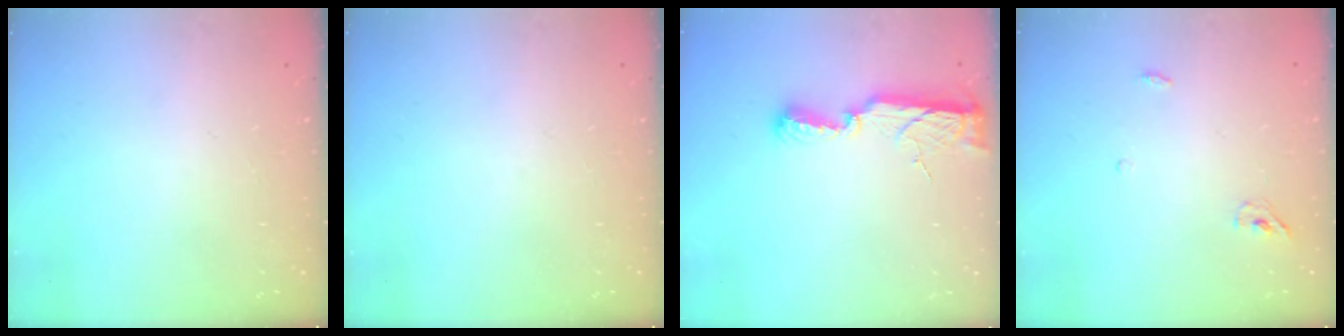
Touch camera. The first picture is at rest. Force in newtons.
{"total": 0.0}
{"total": 8.1, "press": 8.1, "slide": 0.7}
{"total": 3.9, "press": 3.7, "slide": 1.2}